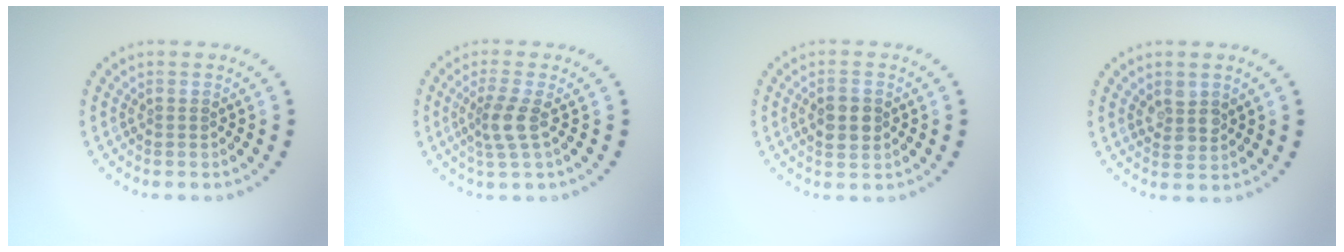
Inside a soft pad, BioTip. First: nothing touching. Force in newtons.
{"total": 2.4, "press": 1.8, "slide": 1.6}
{"total": 2.9, "press": 2.9, "slide": 0.1}
{"total": 2.3, "press": 2.1, "slide": 0.9}